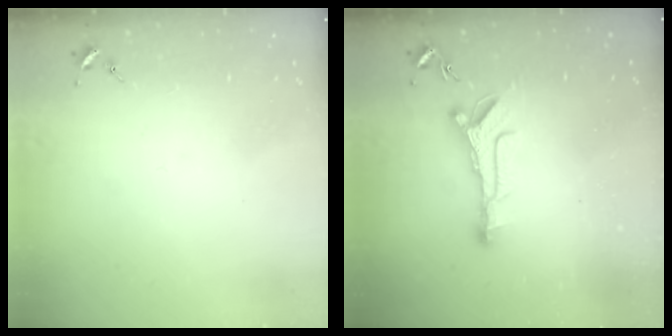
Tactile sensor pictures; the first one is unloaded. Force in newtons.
{"total": 9.4, "press": 9.4, "slide": 0.2}